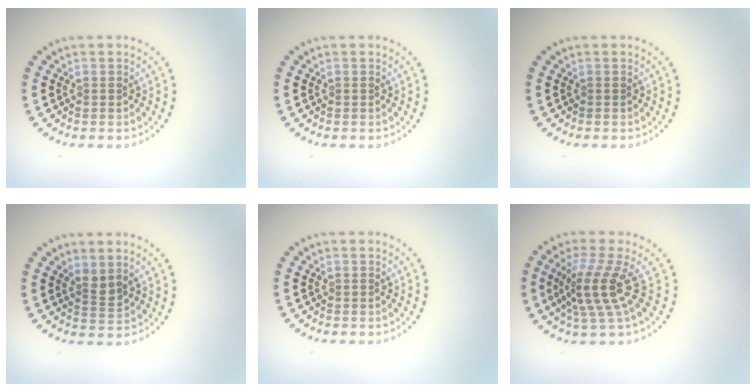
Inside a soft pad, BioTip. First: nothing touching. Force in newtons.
{"total": 0.0}
{"total": 0.0}
{"total": 1.7, "press": 1.3, "slide": 1.1}
{"total": 0.0}
{"total": 4.0, "press": 2.7, "slide": 3.0}